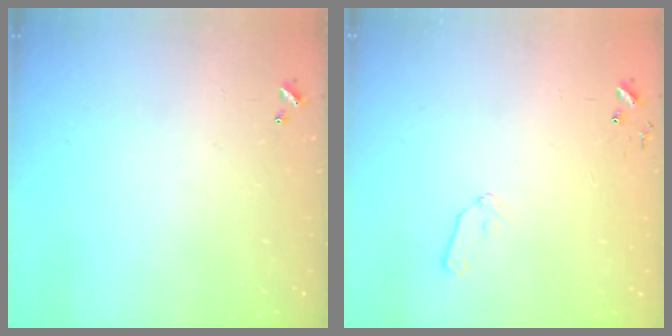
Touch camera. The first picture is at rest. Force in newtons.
{"total": 6.5, "press": 6.4, "slide": 1.0}